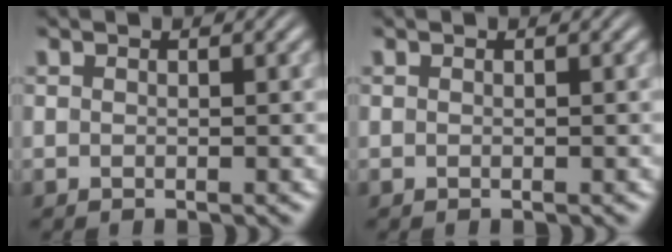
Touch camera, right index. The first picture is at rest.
{"total": 0.0}